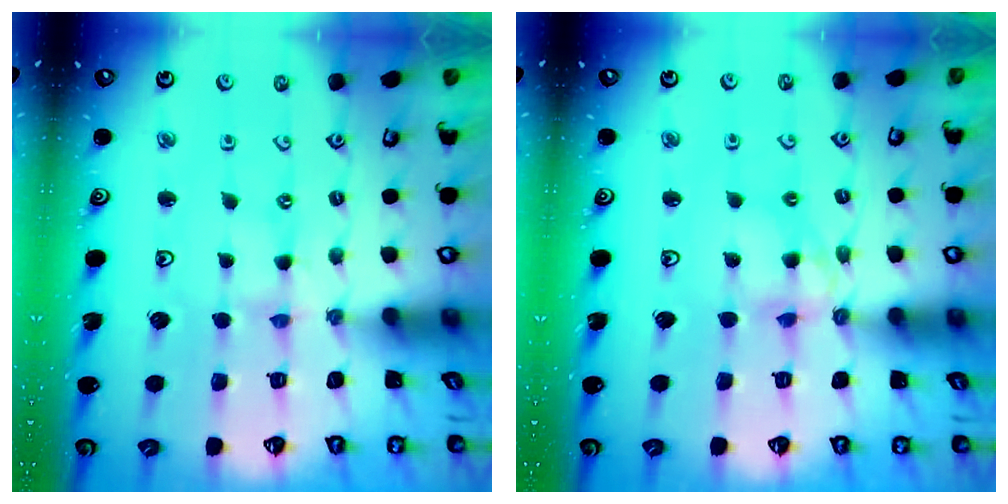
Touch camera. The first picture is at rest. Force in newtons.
{"total": 7.6, "press": 7.6, "slide": 0.6}